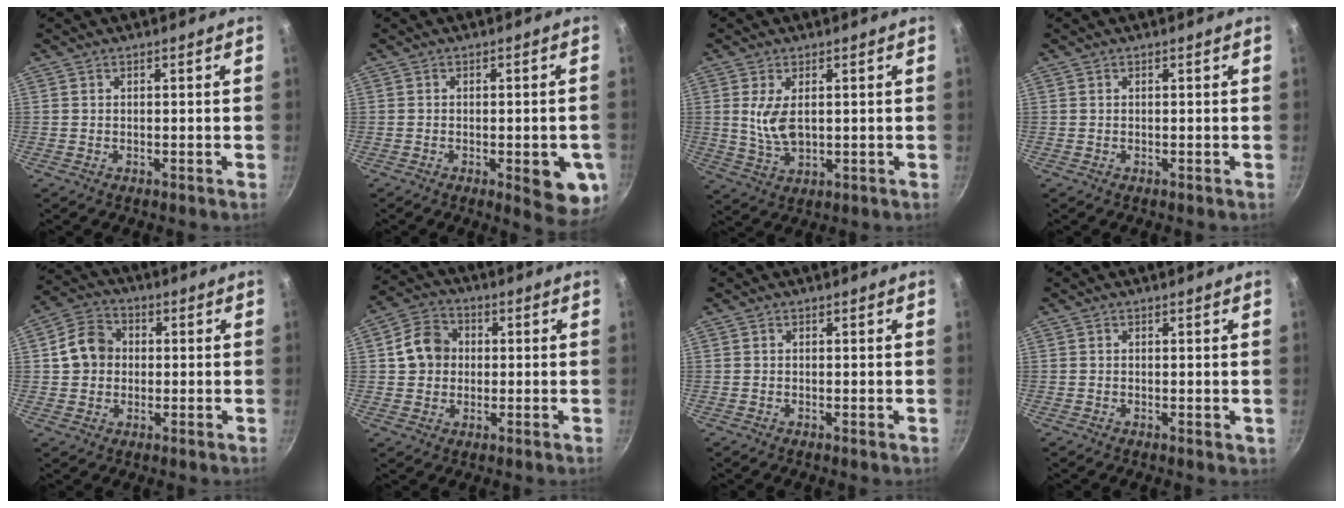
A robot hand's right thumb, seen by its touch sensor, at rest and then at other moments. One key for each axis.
{"total": 9.2, "fx": -2.6, "fy": 3.2, "fz": 8.2, "tx": -0.072, "ty": 0.004, "tz": -0.028}
{"total": 6.3, "fx": 1.1, "fy": 3.3, "fz": 5.2, "tx": -0.096, "ty": -0.014, "tz": 0.027}
{"total": 0.0}
{"total": 8.1, "fx": 0.6, "fy": 6.9, "fz": 4.1, "tx": -0.046, "ty": 0.016, "tz": -0.003}
{"total": 8.1, "fx": 0.9, "fy": 7.0, "fz": 4.0, "tx": -0.041, "ty": 0.015, "tz": 0.002}
{"total": 0.0}
{"total": 0.7, "fx": 0.1, "fy": 0.4, "fz": 0.6, "tx": -0.005, "ty": -0.002, "tz": 0.000}